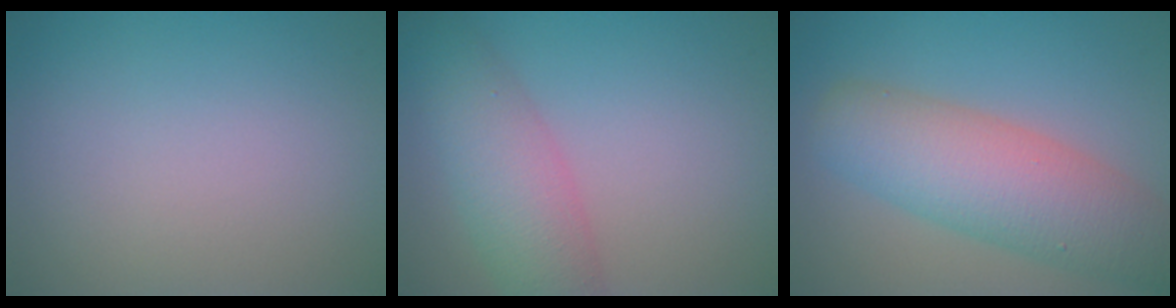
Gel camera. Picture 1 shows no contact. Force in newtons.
{"total": 5.5, "press": 5.5, "slide": 0.2}
{"total": 8.0, "press": 8.0, "slide": 0.4}